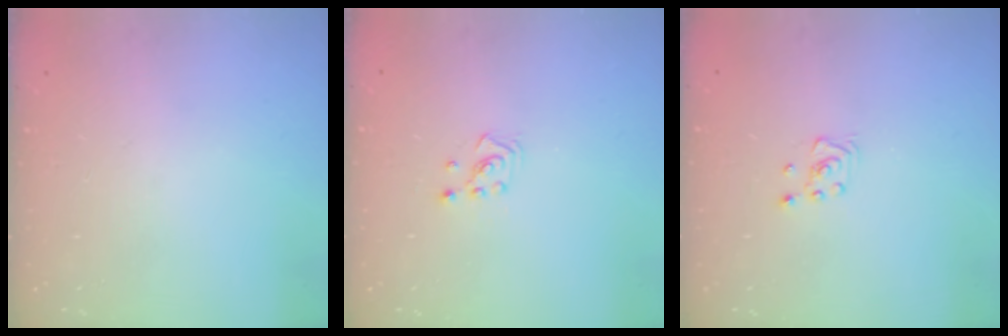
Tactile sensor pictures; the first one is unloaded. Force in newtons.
{"total": 2.1, "press": 2.1, "slide": 0.3}
{"total": 2.8, "press": 2.6, "slide": 1.0}